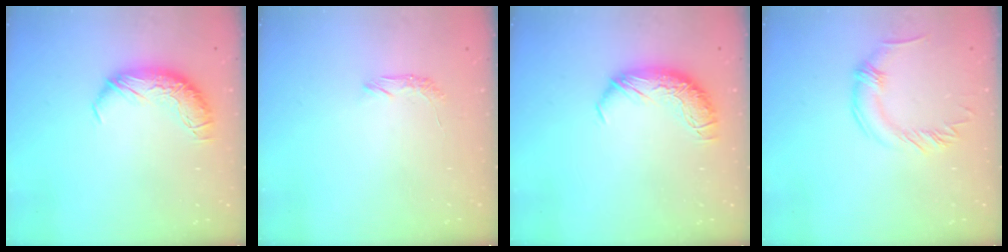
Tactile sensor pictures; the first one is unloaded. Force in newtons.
{"total": 6.4, "press": 6.4, "slide": 1.0}
{"total": 0.0}
{"total": 0.0}